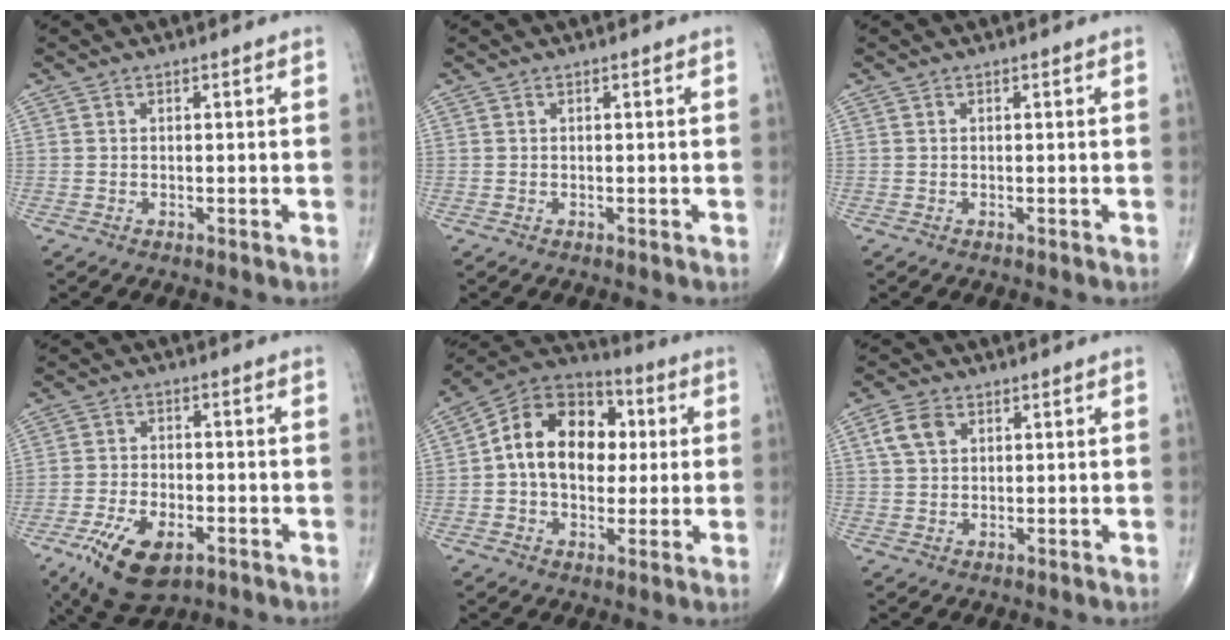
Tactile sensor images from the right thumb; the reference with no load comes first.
{"total": 0.0}
{"total": 0.0}
{"total": 11.4, "force": [-5.6, 5.6, 8.2], "torque": [-0.151, 0.008, -0.092]}
{"total": 17.1, "force": [1.7, 12.0, 12.0], "torque": [-0.157, 0.027, 0.018]}
{"total": 4.8, "force": [1.8, 3.3, 2.9], "torque": [-0.053, 0.004, 0.035]}